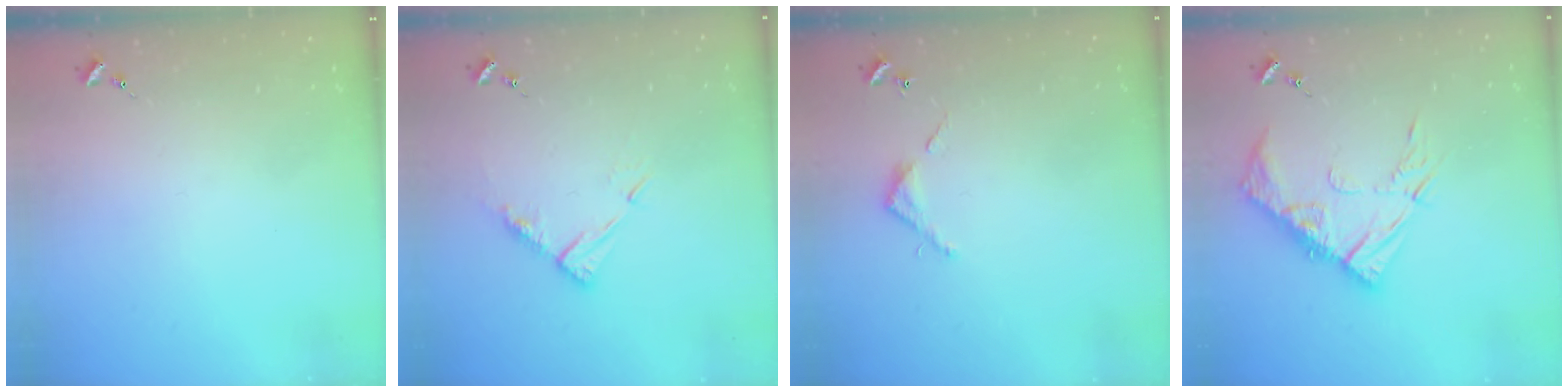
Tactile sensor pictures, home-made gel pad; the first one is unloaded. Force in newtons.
{"total": 9.0, "press": 9.0, "slide": 0.8}
{"total": 3.7, "press": 3.7, "slide": 0.2}
{"total": 13.4, "press": 13.4, "slide": 1.0}